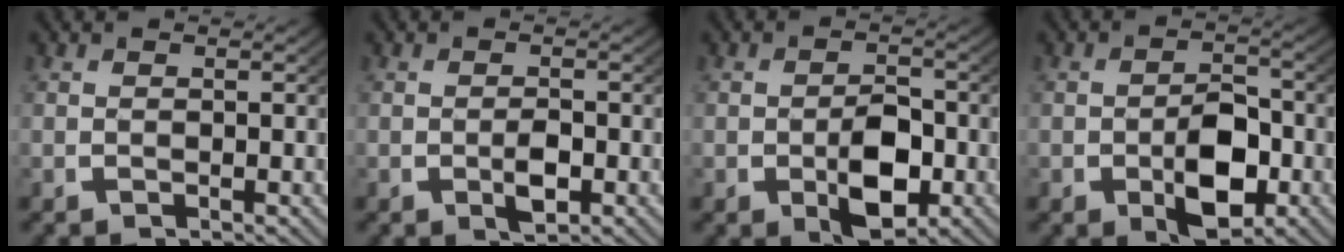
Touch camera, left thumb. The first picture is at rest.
{"total": 2.2, "force": [-0.5, 1.2, 1.7], "torque": [-0.028, -0.007, -0.005]}
{"total": 5.5, "force": [-1.1, 3.5, 4.1], "torque": [-0.078, -0.028, -0.005]}
{"total": 6.3, "force": [-1.3, 4.0, 4.6], "torque": [-0.084, -0.029, -0.007]}